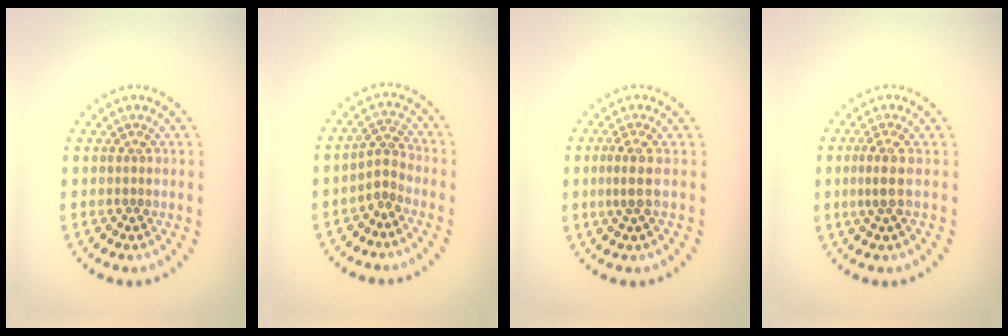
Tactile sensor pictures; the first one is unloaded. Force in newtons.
{"total": 2.1, "press": 1.6, "slide": 1.4}
{"total": 2.1, "press": 1.5, "slide": 1.5}
{"total": 2.0, "press": 1.5, "slide": 1.4}